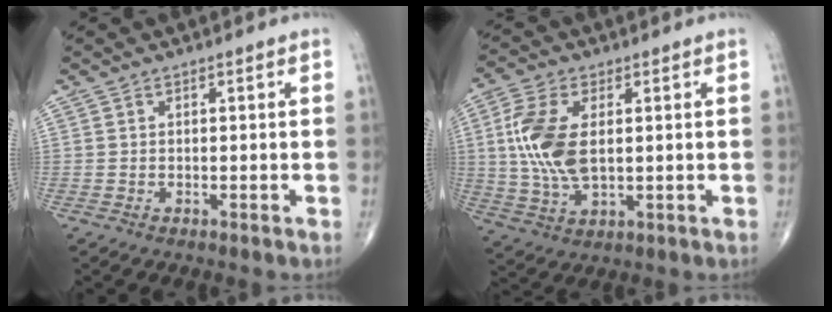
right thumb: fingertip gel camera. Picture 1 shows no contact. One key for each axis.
{"total": 11.8, "fx": 1.5, "fy": 6.2, "fz": 9.9, "tx": -0.215, "ty": -0.005, "tz": 0.033}